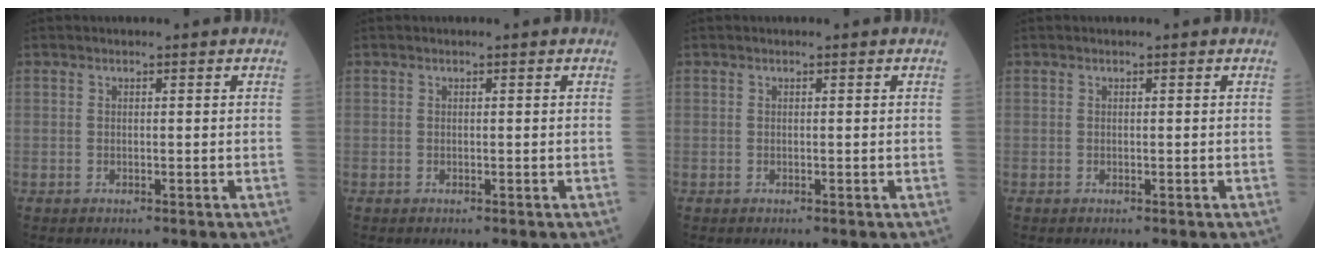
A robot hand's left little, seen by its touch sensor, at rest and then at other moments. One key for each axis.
{"total": 0.0}
{"total": 0.0}
{"total": 0.0}